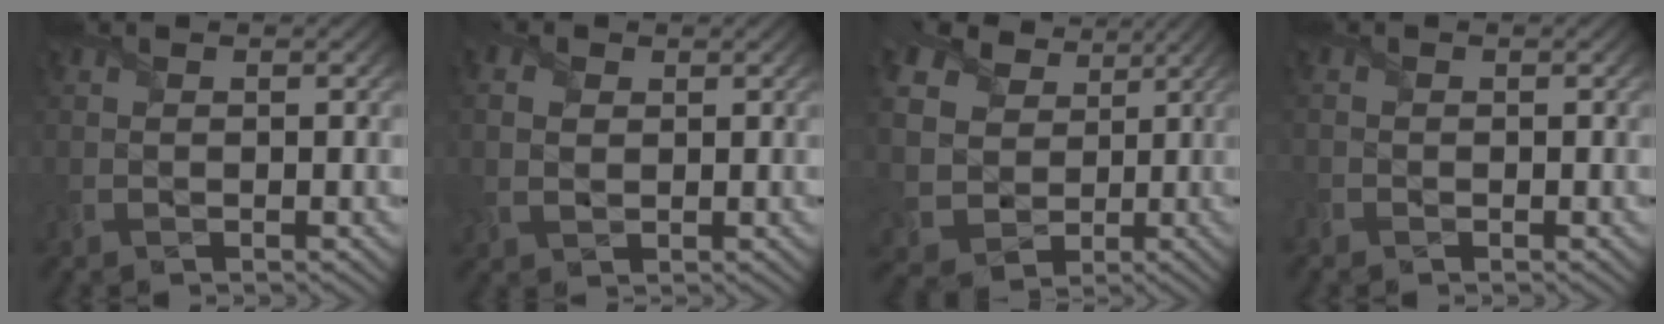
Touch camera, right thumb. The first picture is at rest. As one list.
[{"total": 2.3, "force": [0.6, 1.8, 1.3], "torque": [-0.045, 0.002, 0.011]}, {"total": 10.3, "force": [3.2, 8.6, 4.8], "torque": [-0.135, -0.001, 0.049]}, {"total": 1.1, "force": [-0.8, 0.7, -0.1], "torque": [-0.006, -0.002, -0.018]}]